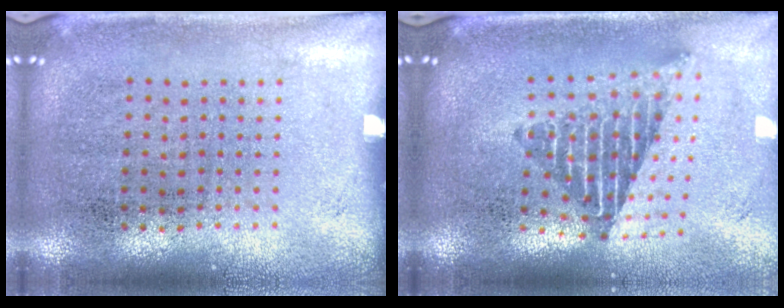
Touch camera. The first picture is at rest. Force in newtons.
{"total": 2.1, "press": 1.6, "slide": 1.4}